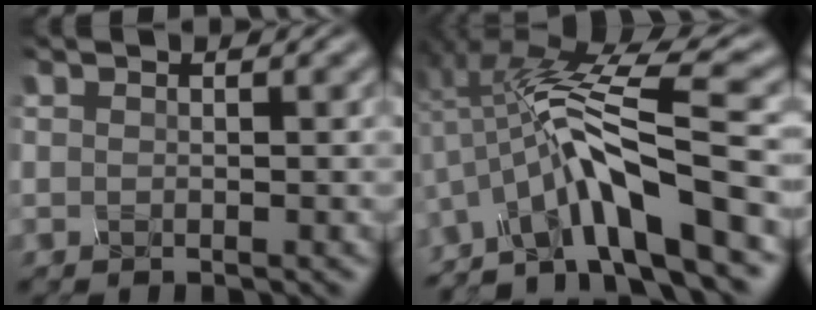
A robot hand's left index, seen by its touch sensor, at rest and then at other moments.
{"total": 10.3, "force": [-5.0, 1.7, 8.9], "torque": [-0.163, 0.023, -0.067]}